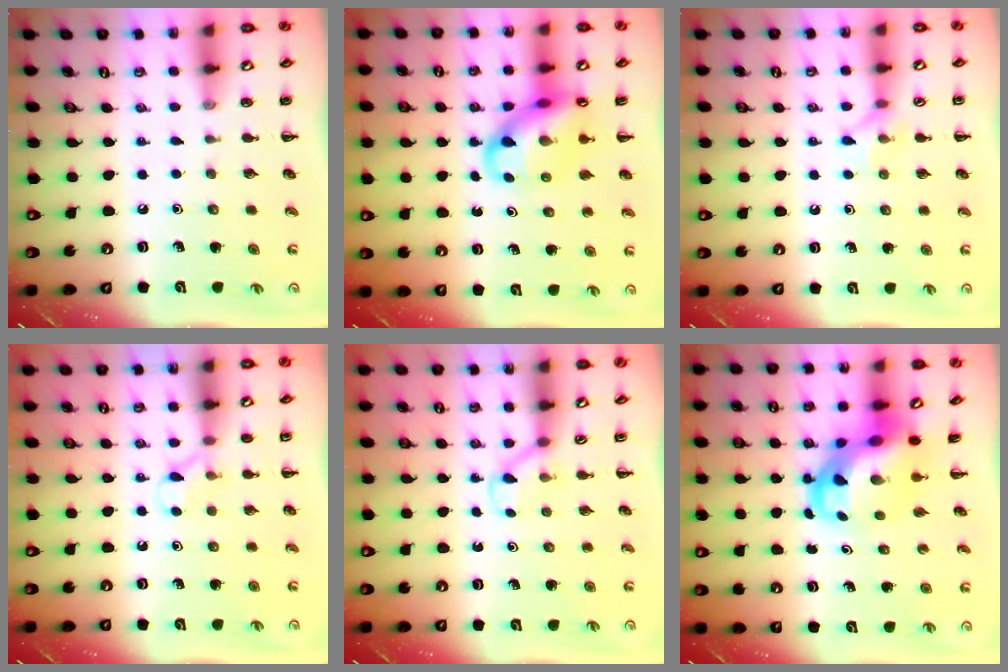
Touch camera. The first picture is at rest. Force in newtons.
{"total": 12.6, "press": 12.2, "slide": 3.3}
{"total": 6.1, "press": 6.1, "slide": 0.4}
{"total": 5.0, "press": 4.8, "slide": 1.6}
{"total": 3.0, "press": 2.8, "slide": 1.1}
{"total": 7.4, "press": 7.1, "slide": 2.2}